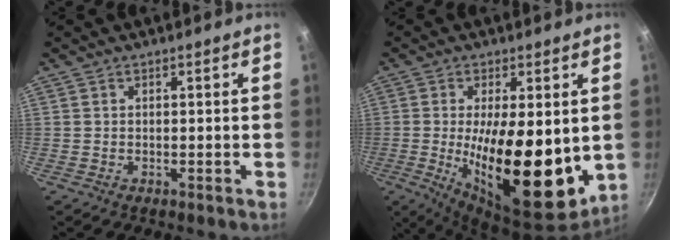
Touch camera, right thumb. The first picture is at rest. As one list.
[{"total": 20.3, "force": [-1.0, 7.9, 18.6], "torque": [-0.279, -0.027, -0.008]}]